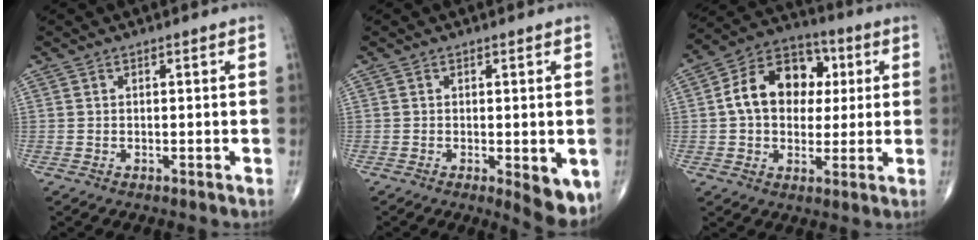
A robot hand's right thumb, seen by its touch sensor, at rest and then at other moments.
{"total": 6.8, "force": [-1.8, 2.4, 6.1], "torque": [-0.069, -0.016, -0.020]}
{"total": 14.9, "force": [2.0, 11.1, 9.8], "torque": [-0.124, 0.020, 0.024]}